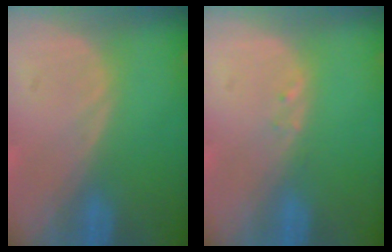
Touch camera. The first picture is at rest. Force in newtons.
{"total": 0.6, "press": 0.6, "slide": 0.1}